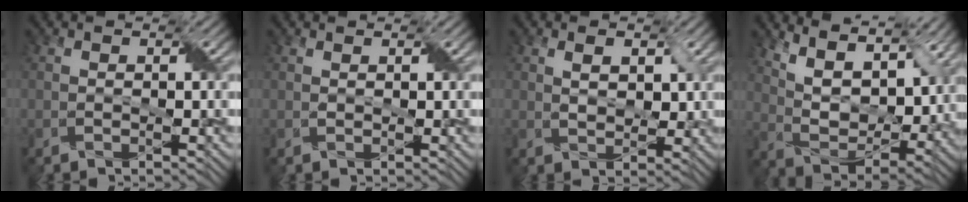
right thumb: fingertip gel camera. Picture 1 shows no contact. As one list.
[{"total": 0.5, "force": [0.5, 0.1, 0.2], "torque": [-0.008, 0.003, 0.010]}, {"total": 3.7, "force": [1.3, 2.2, 2.6], "torque": [-0.050, -0.005, 0.026]}, {"total": 12.2, "force": [8.0, 5.2, 7.5], "torque": [-0.163, 0.000, 0.127]}]